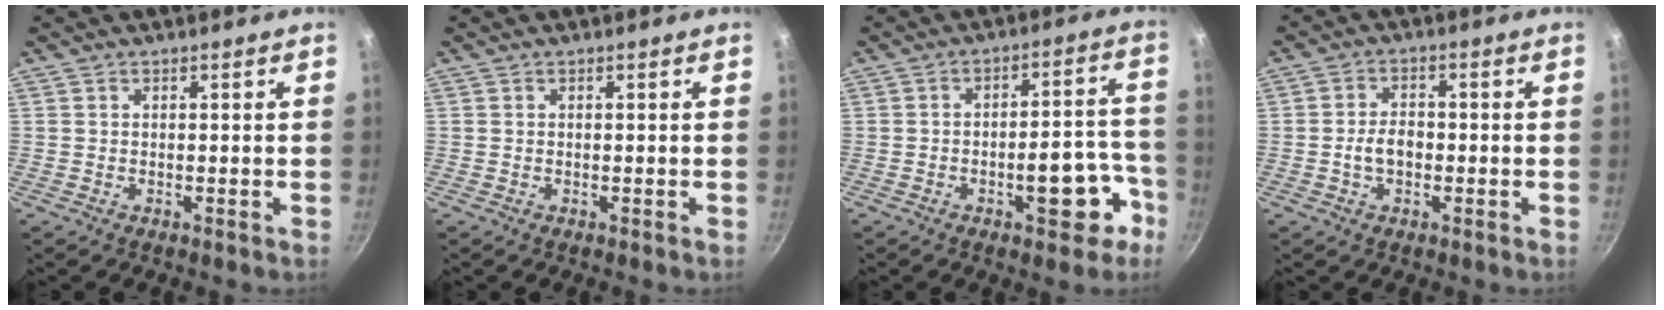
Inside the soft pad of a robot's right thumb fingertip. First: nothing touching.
{"total": 0.0}
{"total": 11.0, "force": [-5.1, 5.0, 8.4], "torque": [-0.068, 0.056, -0.061]}
{"total": 4.5, "force": [-1.0, 3.1, 3.1], "torque": [-0.044, 0.019, -0.019]}